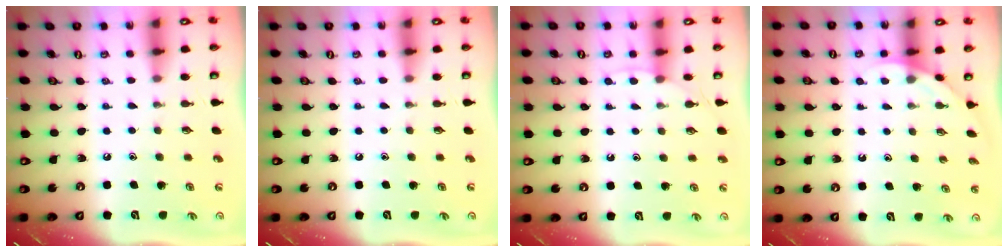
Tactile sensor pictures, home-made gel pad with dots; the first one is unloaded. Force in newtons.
{"total": 0.0}
{"total": 3.2, "press": 3.2, "slide": 0.5}
{"total": 2.0, "press": 2.0, "slide": 0.0}